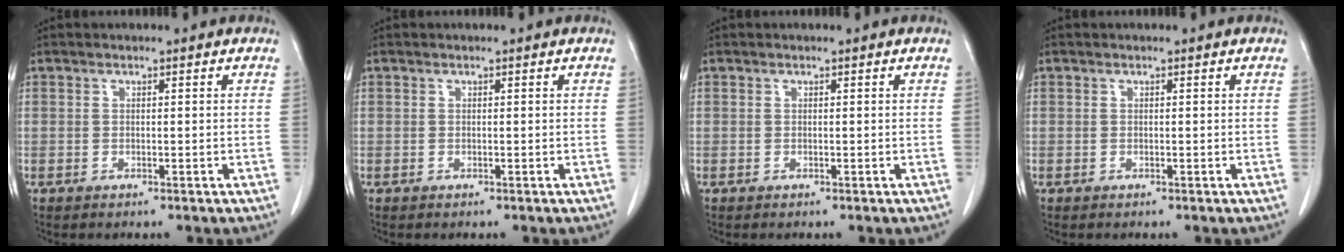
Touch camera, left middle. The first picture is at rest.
{"total": 0.0}
{"total": 0.0}
{"total": 0.0}